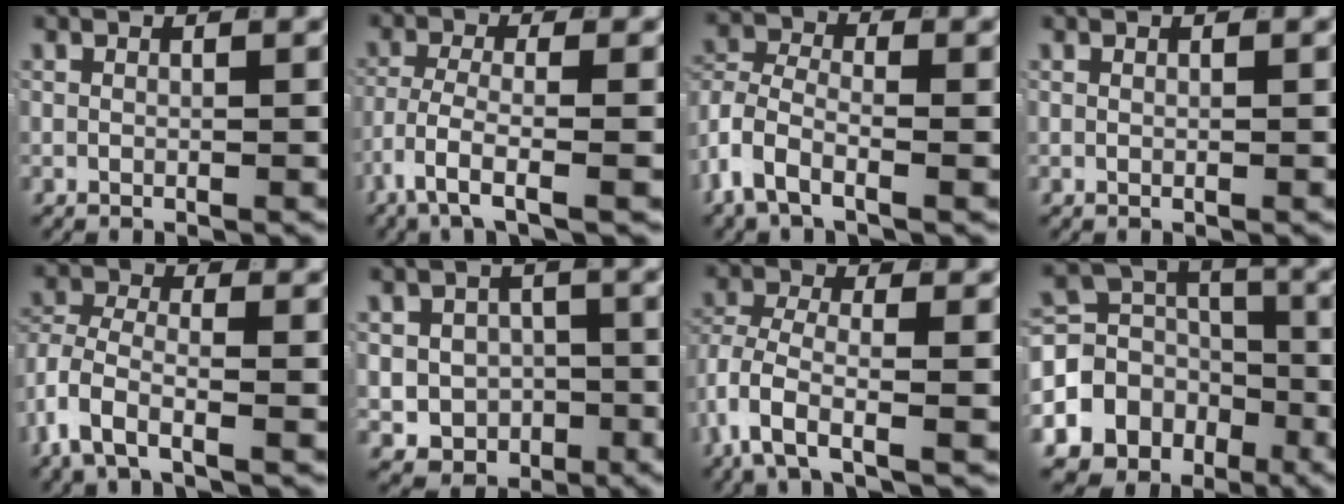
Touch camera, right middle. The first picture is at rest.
{"total": 4.8, "force": [-2.8, 1.2, 3.8], "torque": [-0.083, -0.019, -0.041]}
{"total": 5.9, "force": [-1.1, 4.5, 3.6], "torque": [-0.101, -0.016, -0.025]}
{"total": 0.0}
{"total": 5.0, "force": [-1.4, 3.4, 3.4], "torque": [-0.100, -0.026, -0.018]}
{"total": 9.0, "force": [-4.7, 7.5, 1.8], "torque": [-0.034, -0.040, -0.082]}
{"total": 4.4, "force": [-1.7, 2.3, 3.3], "torque": [-0.099, -0.033, -0.020]}
{"total": 17.2, "force": [-6.7, 13.9, 7.5], "torque": [-0.138, -0.057, -0.109]}